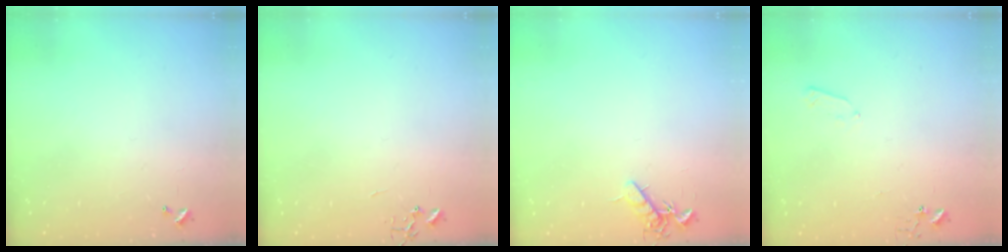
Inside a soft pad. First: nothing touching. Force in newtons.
{"total": 0.0}
{"total": 7.7, "press": 7.7, "slide": 1.1}
{"total": 3.4, "press": 3.4, "slide": 0.5}